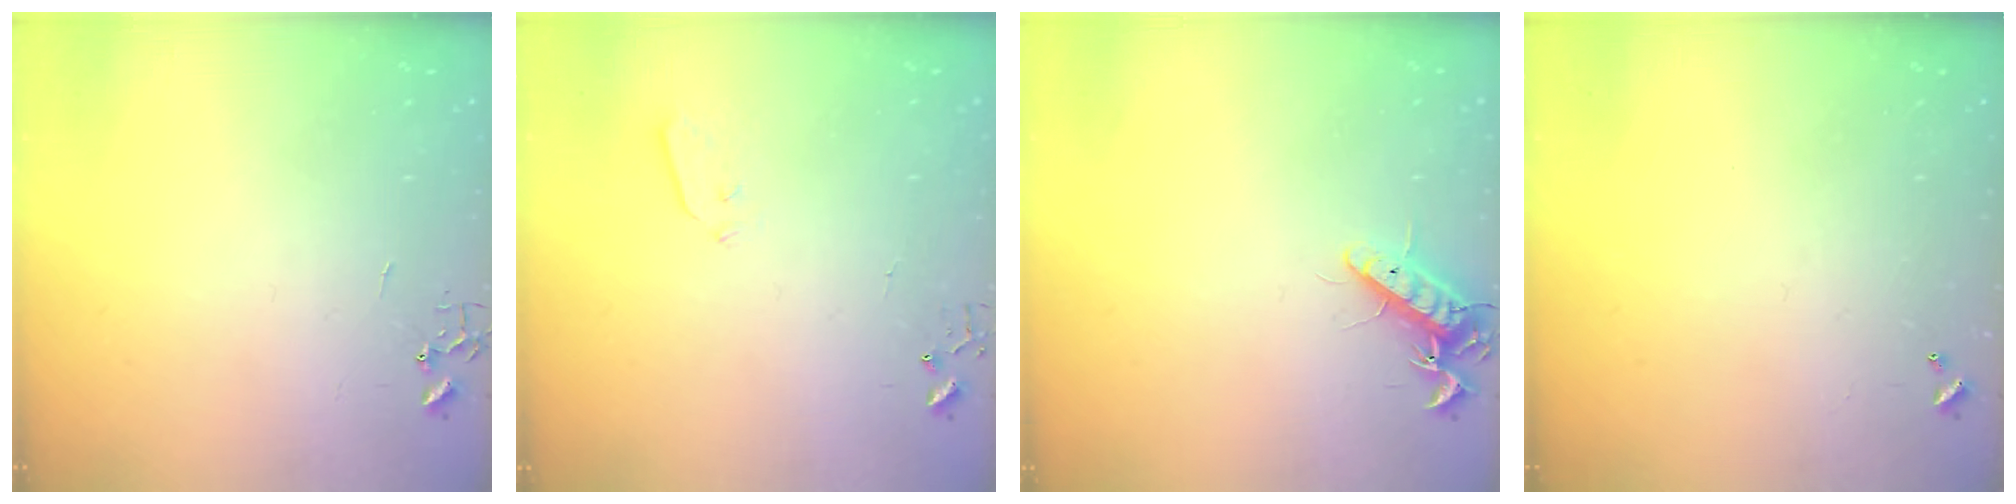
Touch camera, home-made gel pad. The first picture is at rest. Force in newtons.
{"total": 3.6, "press": 3.6, "slide": 0.6}
{"total": 11.3, "press": 11.2, "slide": 1.5}
{"total": 0.0}